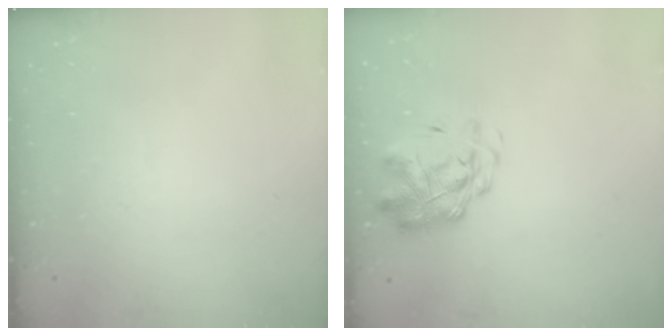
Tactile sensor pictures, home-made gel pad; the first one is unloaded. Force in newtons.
{"total": 3.0, "press": 2.9, "slide": 0.8}